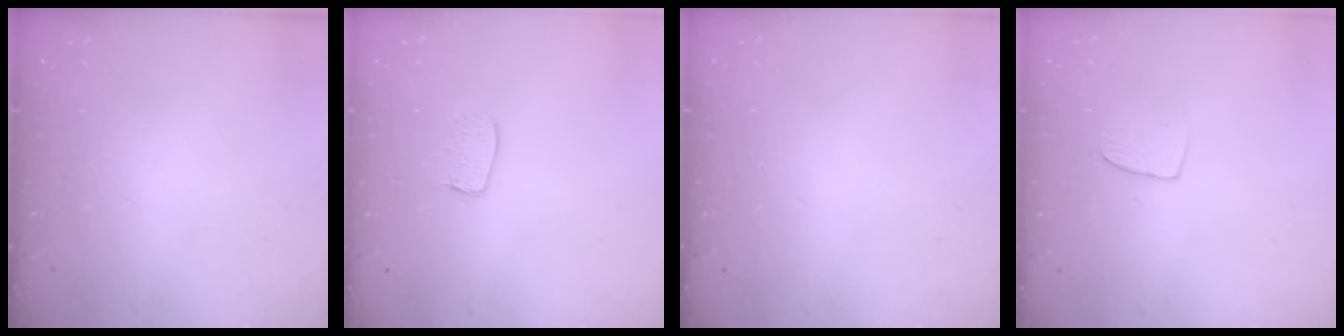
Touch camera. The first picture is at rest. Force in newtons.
{"total": 6.6, "press": 6.6, "slide": 0.4}
{"total": 0.0}
{"total": 5.5, "press": 5.5, "slide": 0.4}